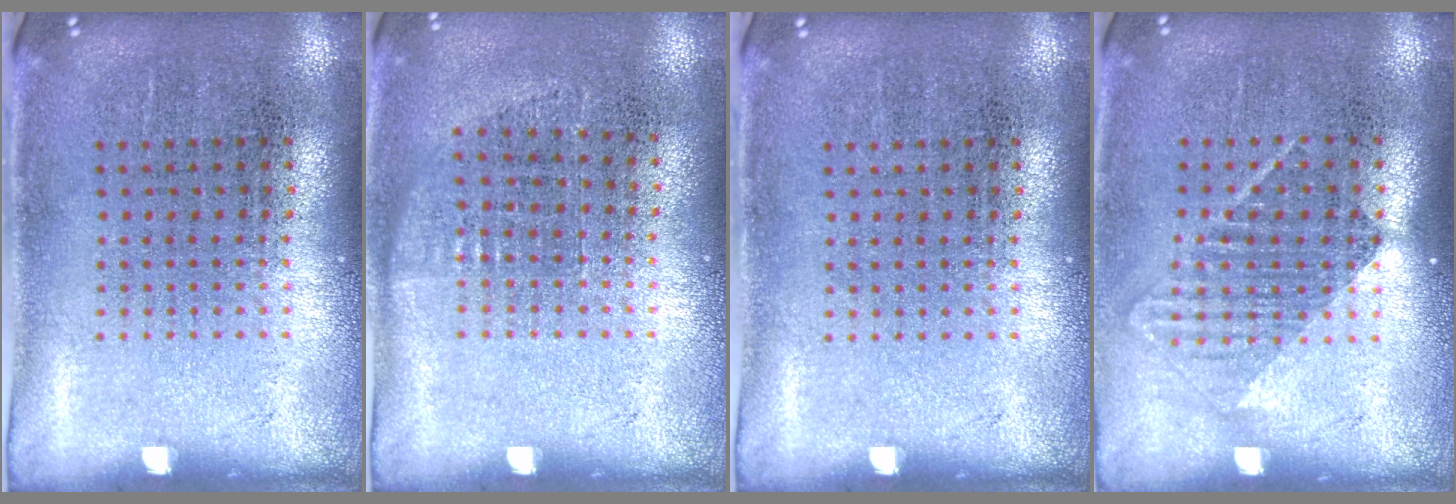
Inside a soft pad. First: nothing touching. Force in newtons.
{"total": 0.6, "press": 0.5, "slide": 0.3}
{"total": 0.0}
{"total": 1.3, "press": 1.0, "slide": 0.8}